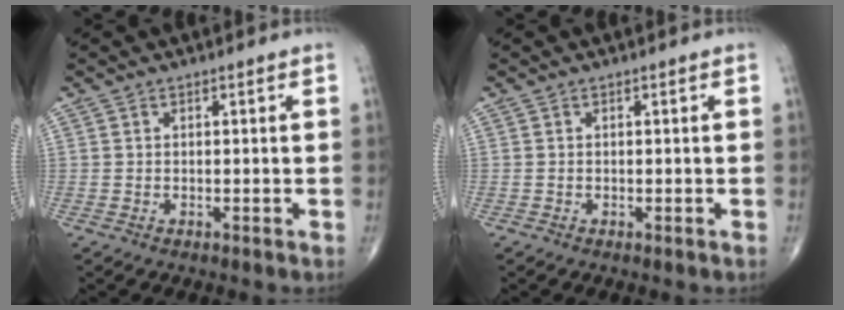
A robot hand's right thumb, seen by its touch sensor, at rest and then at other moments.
{"total": 0.0}